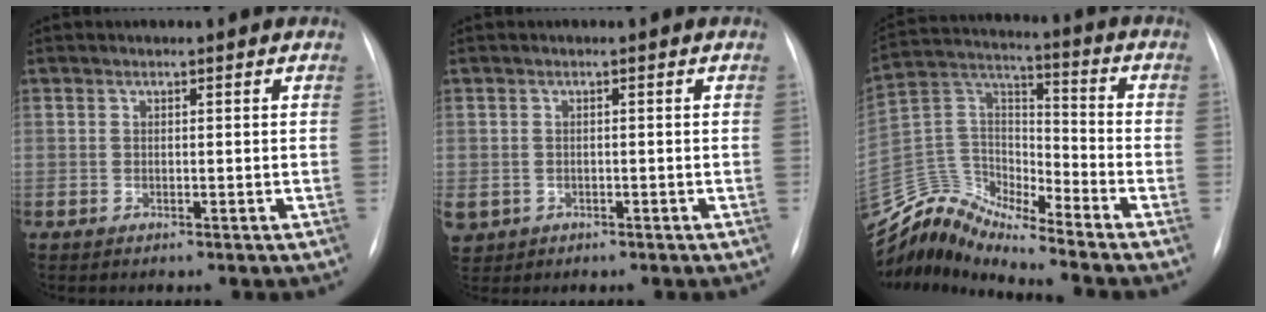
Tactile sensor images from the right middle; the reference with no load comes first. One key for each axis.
{"total": 4.9, "fx": -2.1, "fy": 4.2, "fz": 1.4, "tx": -0.042, "ty": 0.002, "tz": -0.026}
{"total": 11.9, "fx": -11.8, "fy": 0.6, "fz": 1.1, "tx": -0.031, "ty": 0.067, "tz": -0.232}